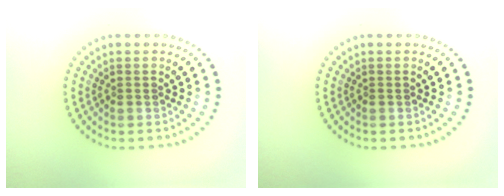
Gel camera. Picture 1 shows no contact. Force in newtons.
{"total": 0.0}